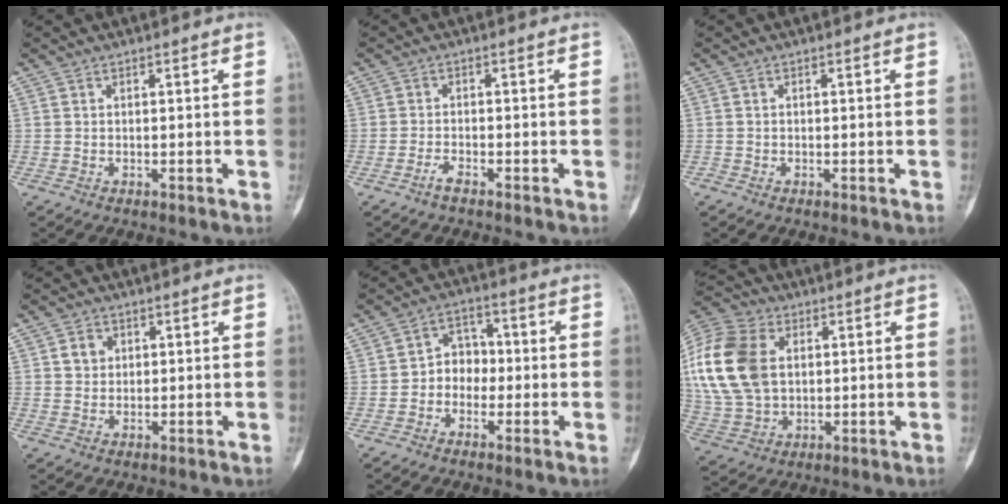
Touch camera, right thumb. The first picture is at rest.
{"total": 1.7, "force": [-1.4, 0.2, 0.8], "torque": [-0.028, 0.007, -0.032]}
{"total": 0.0}
{"total": 2.8, "force": [0.9, 2.5, 1.1], "torque": [-0.006, -0.002, 0.014]}
{"total": 6.0, "force": [-1.0, 4.9, 3.2], "torque": [-0.011, 0.024, -0.031]}
{"total": 21.2, "force": [3.9, 14.8, 14.7], "torque": [-0.325, 0.007, 0.078]}